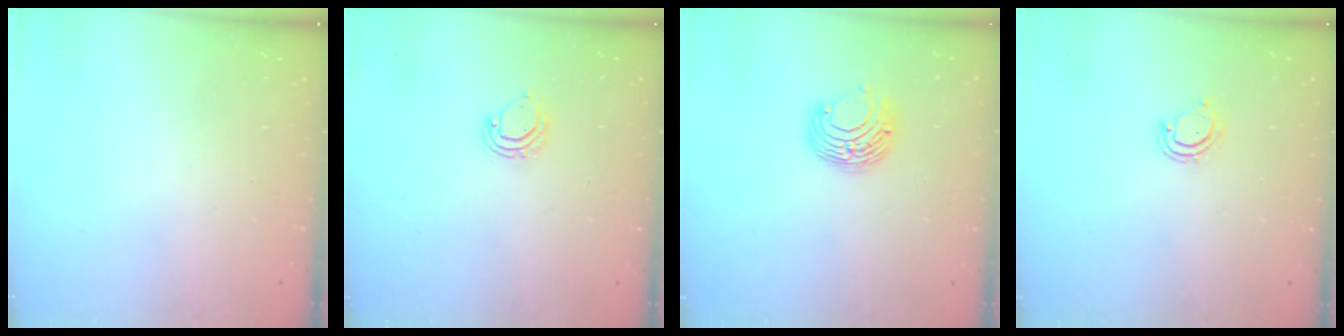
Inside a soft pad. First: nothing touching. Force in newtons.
{"total": 6.5, "press": 6.5, "slide": 1.1}
{"total": 8.2, "press": 8.2, "slide": 0.6}
{"total": 4.4, "press": 4.4, "slide": 0.2}